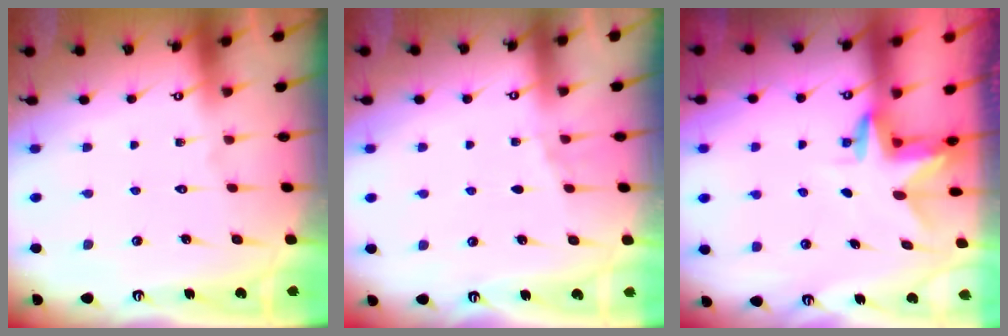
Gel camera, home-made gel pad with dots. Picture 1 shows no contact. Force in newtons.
{"total": 3.7, "press": 2.9, "slide": 2.3}
{"total": 3.0, "press": 3.0, "slide": 0.2}